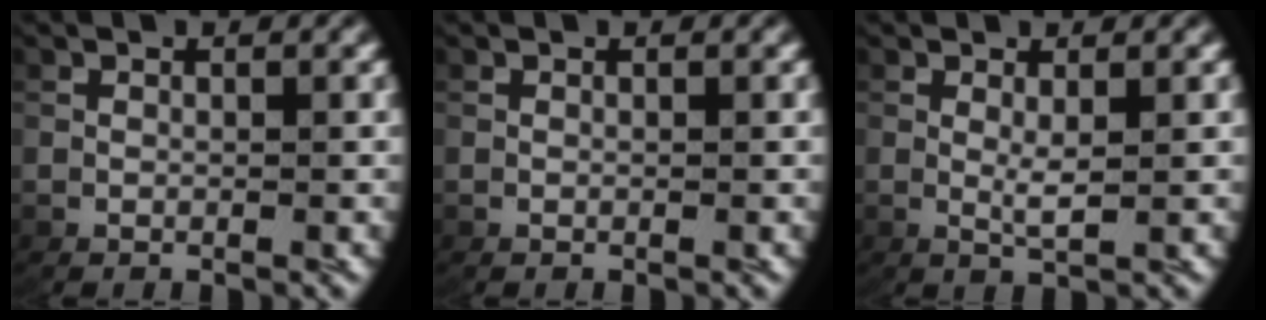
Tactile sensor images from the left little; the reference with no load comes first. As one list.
[{"total": 0.0}, {"total": 1.5, "force": [0.7, -0.3, 1.3], "torque": [-0.028, -0.008, 0.018]}]